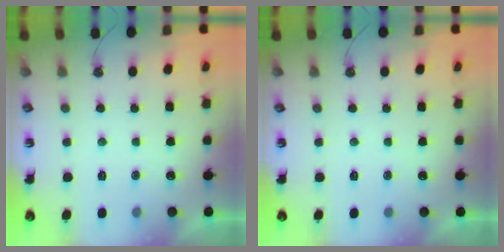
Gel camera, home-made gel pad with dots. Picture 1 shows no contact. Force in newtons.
{"total": 0.0}